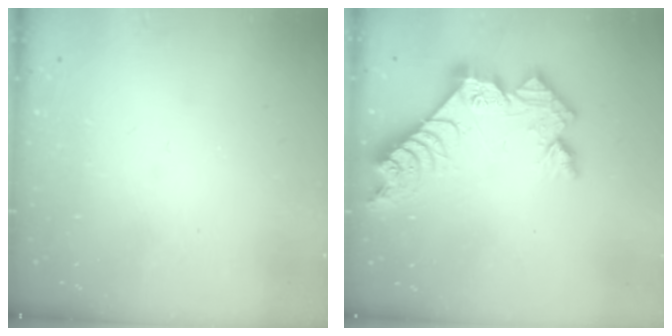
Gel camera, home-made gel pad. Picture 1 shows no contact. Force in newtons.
{"total": 11.2, "press": 11.2, "slide": 0.8}